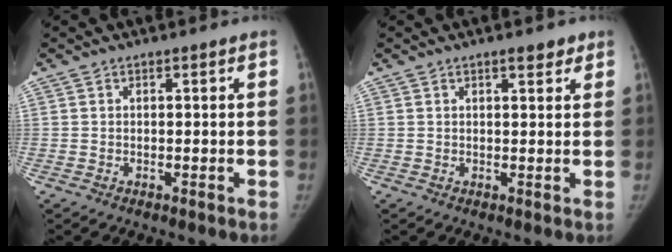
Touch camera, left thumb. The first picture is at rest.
{"total": 2.4, "force": [1.6, 0.9, 1.5], "torque": [-0.008, -0.007, 0.022]}